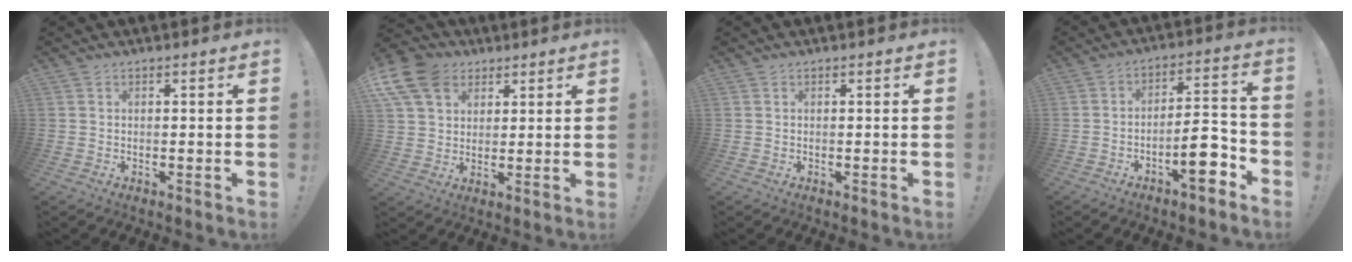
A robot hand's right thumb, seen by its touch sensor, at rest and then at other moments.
{"total": 13.0, "force": [6.0, 9.6, 6.4], "torque": [-0.125, -0.030, 0.120]}
{"total": 0.0}
{"total": 10.7, "force": [-5.5, 3.6, 8.5], "torque": [-0.116, 0.034, -0.092]}